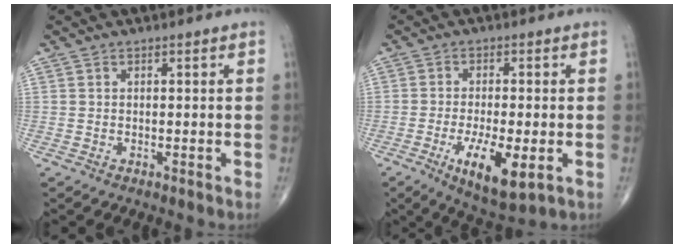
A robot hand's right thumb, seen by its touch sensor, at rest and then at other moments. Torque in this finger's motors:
{"motor_torque": [1.23, 0.96, 0.42, -0.59, 0.29]}